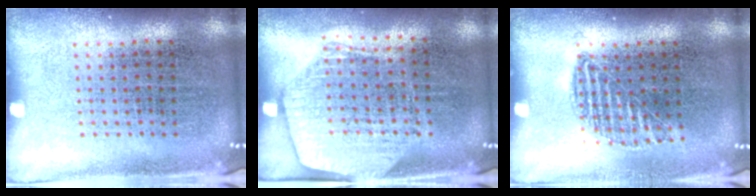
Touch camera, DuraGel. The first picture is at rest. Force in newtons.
{"total": 1.9, "press": 1.7, "slide": 0.8}
{"total": 0.9, "press": 0.9, "slide": 0.4}